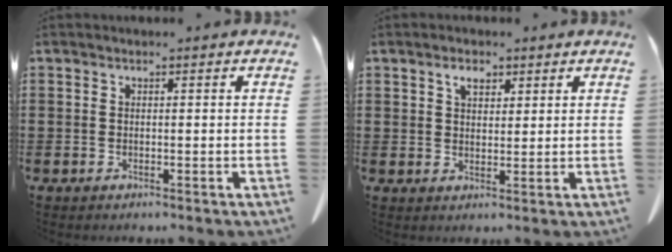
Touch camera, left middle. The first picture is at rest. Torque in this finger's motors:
{"motor_torque": [0.09, 0.17, -0.05, -0.03]}